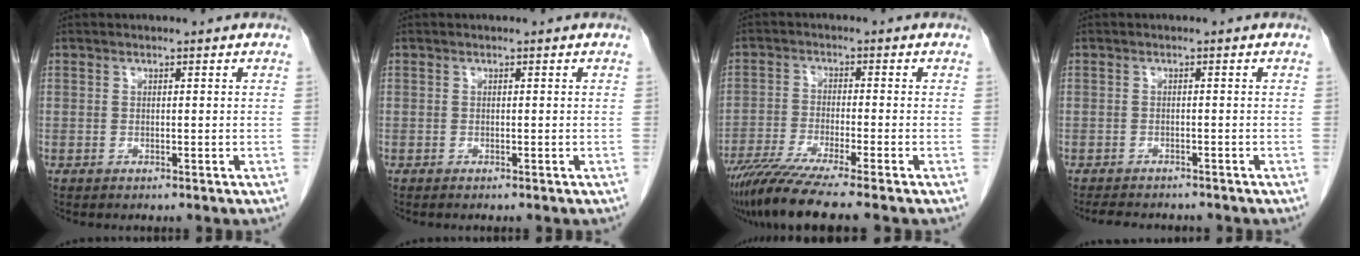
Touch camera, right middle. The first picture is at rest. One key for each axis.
{"total": 0.8, "fx": -0.7, "fy": 0.1, "fz": 0.4, "tx": -0.005, "ty": -0.002, "tz": -0.009}
{"total": 10.1, "fx": -8.2, "fy": -1.1, "fz": 5.9, "tx": -0.092, "ty": -0.032, "tz": -0.137}
{"total": 6.0, "fx": -5.4, "fy": 1.6, "fz": 2.1, "tx": -0.032, "ty": -0.007, "tz": -0.074}